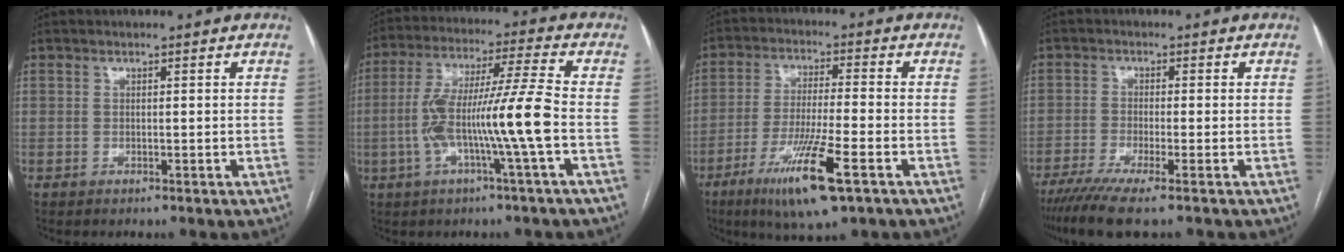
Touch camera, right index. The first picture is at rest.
{"total": 12.8, "force": [-2.8, -0.8, 12.4], "torque": [-0.241, 0.013, -0.055]}
{"total": 12.3, "force": [-6.2, 0.7, 10.6], "torque": [-0.200, -0.029, -0.107]}
{"total": 7.0, "force": [-5.0, -0.3, 4.8], "torque": [-0.078, -0.016, -0.086]}